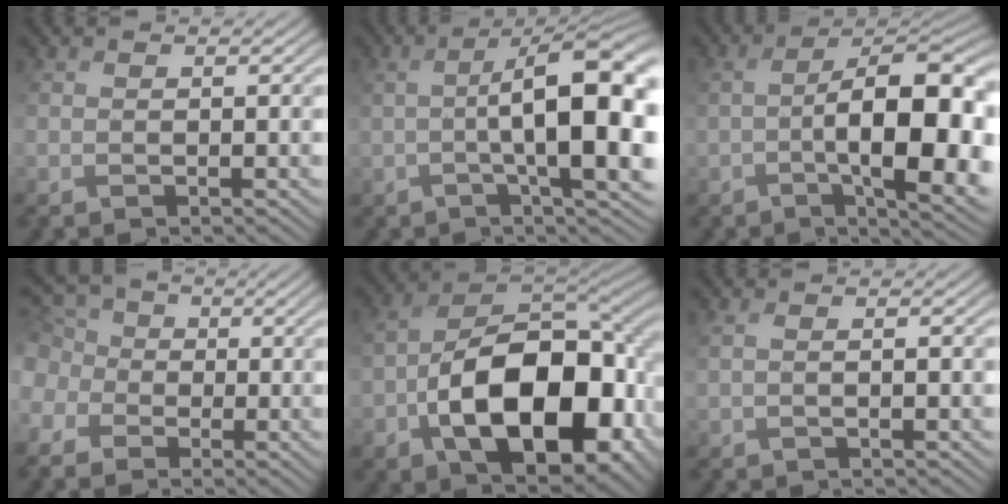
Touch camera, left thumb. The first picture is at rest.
{"total": 11.8, "force": [-0.7, 3.1, 11.3], "torque": [-0.143, 0.008, 0.009]}
{"total": 13.4, "force": [-3.5, 5.0, 11.9], "torque": [-0.177, 0.001, -0.037]}
{"total": 8.4, "force": [-1.2, 7.7, 3.2], "torque": [-0.131, 0.000, -0.043]}
{"total": 15.5, "force": [-4.0, 9.5, 11.6], "torque": [-0.175, -0.018, -0.065]}
{"total": 0.7, "force": [0.6, -0.1, 0.3], "torque": [-0.004, 0.011, 0.010]}